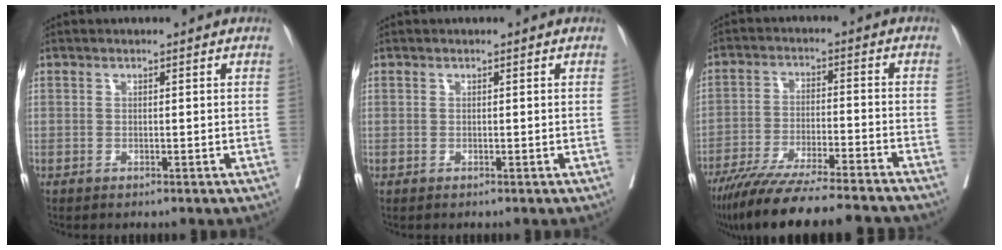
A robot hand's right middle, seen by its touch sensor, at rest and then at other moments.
{"total": 0.0}
{"total": 19.3, "force": [-17.0, 1.1, 9.1], "torque": [-0.143, -0.034, -0.262]}